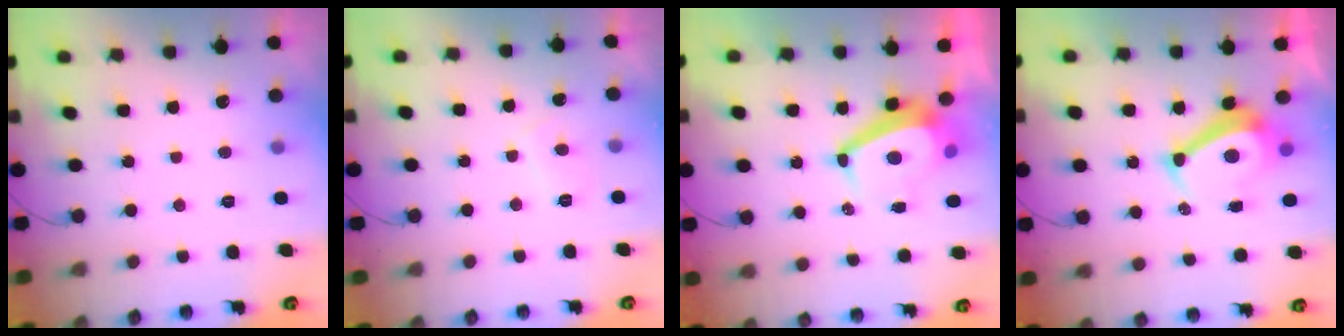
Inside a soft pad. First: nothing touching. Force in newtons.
{"total": 2.4, "press": 2.2, "slide": 0.9}
{"total": 6.8, "press": 6.8, "slide": 0.8}
{"total": 8.4, "press": 8.3, "slide": 1.1}